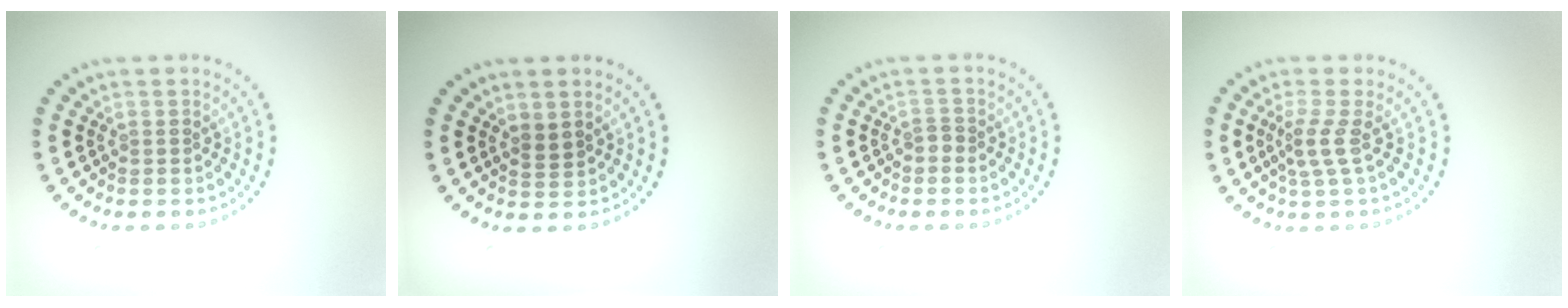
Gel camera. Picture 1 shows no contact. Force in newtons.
{"total": 1.2, "press": 0.9, "slide": 0.8}
{"total": 0.9, "press": 0.6, "slide": 0.7}
{"total": 2.0, "press": 1.3, "slide": 1.6}